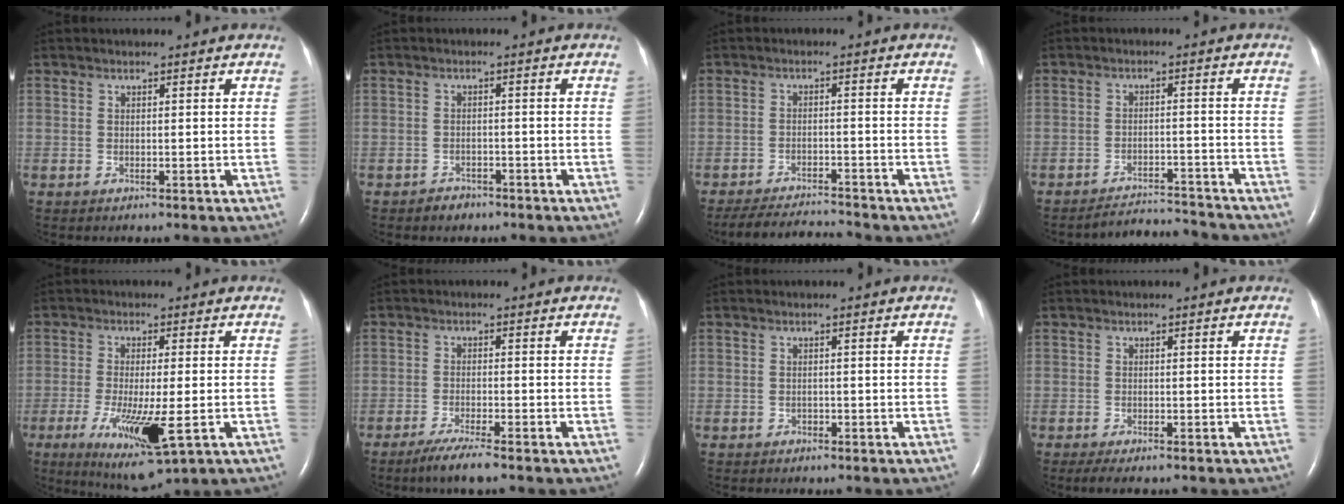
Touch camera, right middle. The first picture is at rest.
{"total": 2.0, "force": [-1.6, 1.2, 0.3], "torque": [-0.012, 0.003, -0.024]}
{"total": 7.1, "force": [-7.0, -0.2, 1.1], "torque": [-0.021, -0.005, -0.119]}
{"total": 7.0, "force": [-6.9, -0.3, -0.5], "torque": [0.004, 0.004, -0.109]}
{"total": 11.2, "force": [-3.9, 2.0, 10.3], "torque": [-0.188, -0.034, -0.056]}
{"total": 4.5, "force": [-3.4, -0.2, 3.0], "torque": [-0.063, -0.014, -0.063]}
{"total": 0.5, "force": [-0.4, 0.4, 0.0], "torque": [-0.004, 0.002, -0.007]}
{"total": 2.6, "force": [-2.0, 0.5, 1.7], "torque": [-0.029, -0.009, -0.029]}